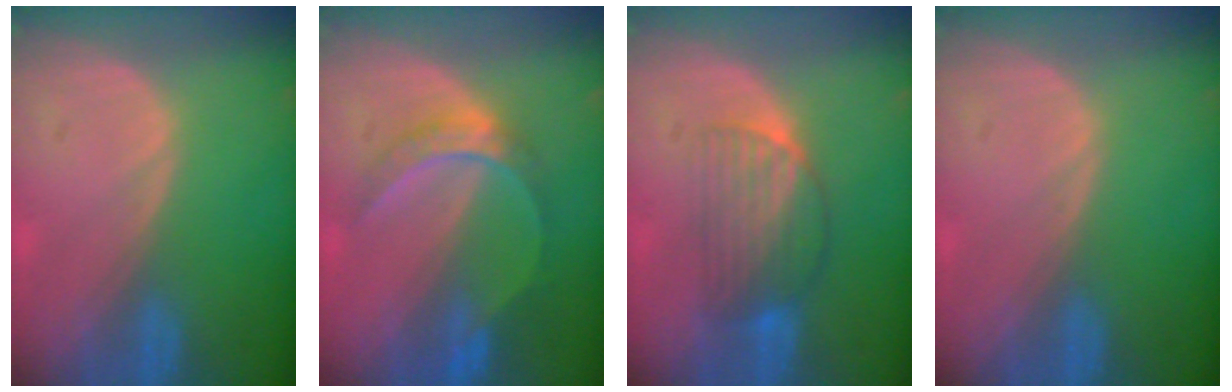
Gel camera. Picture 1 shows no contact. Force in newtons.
{"total": 6.4, "press": 5.5, "slide": 3.2}
{"total": 6.5, "press": 5.9, "slide": 2.6}
{"total": 0.0}